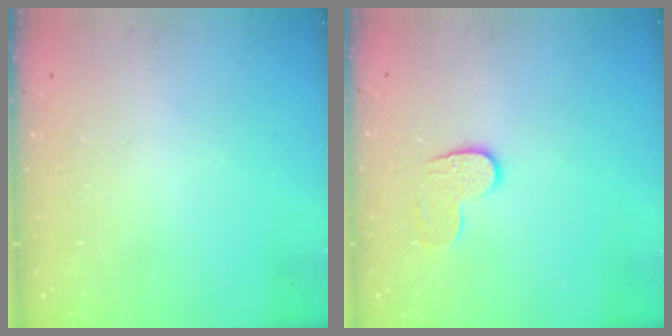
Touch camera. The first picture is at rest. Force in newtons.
{"total": 6.2, "press": 6.2, "slide": 0.3}